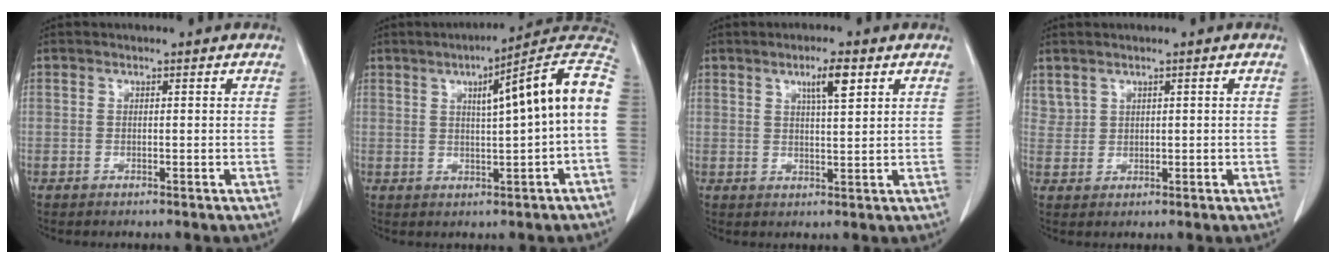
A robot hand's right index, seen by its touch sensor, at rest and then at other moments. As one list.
[{"total": 13.4, "force": [1.9, 0.1, 13.3], "torque": [-0.181, 0.032, 0.022]}, {"total": 4.5, "force": [2.3, 0.5, 3.8], "torque": [-0.063, 0.000, 0.039]}, {"total": 1.9, "force": [1.5, 1.3, 0.3], "torque": [-0.001, 0.009, 0.034]}]